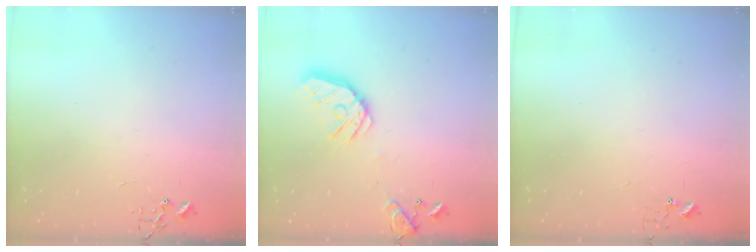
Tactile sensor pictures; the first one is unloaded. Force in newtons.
{"total": 15.8, "press": 15.5, "slide": 2.5}
{"total": 3.4, "press": 3.4, "slide": 0.3}